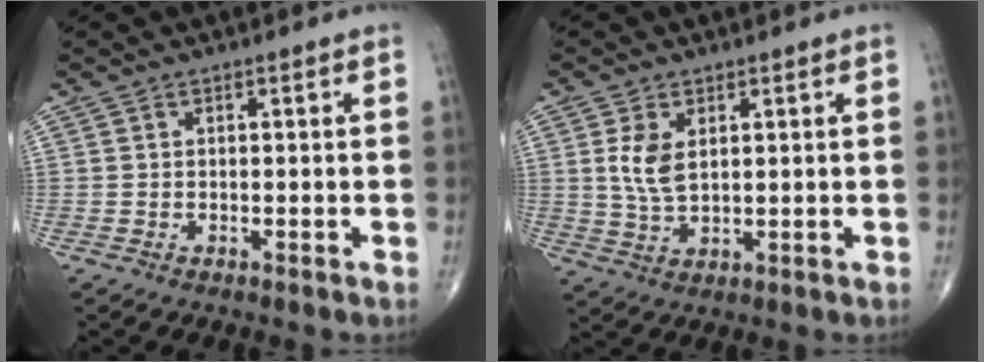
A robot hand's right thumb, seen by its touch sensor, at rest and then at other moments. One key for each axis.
{"total": 5.9, "fx": 1.6, "fy": 3.3, "fz": 4.7, "tx": -0.089, "ty": -0.007, "tz": 0.038}